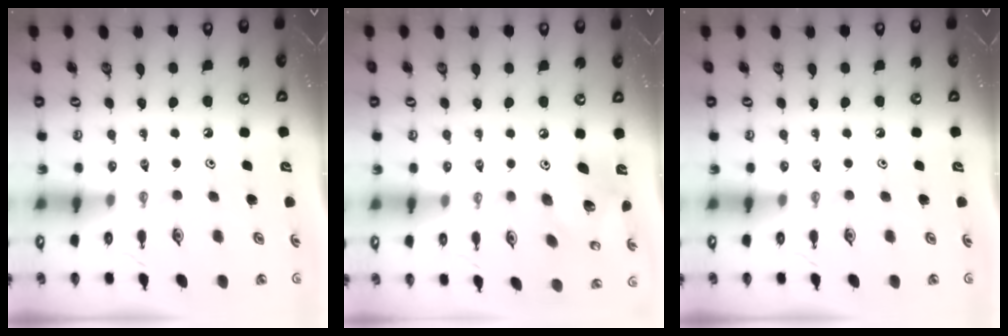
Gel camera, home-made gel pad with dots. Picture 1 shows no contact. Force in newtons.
{"total": 12.2, "press": 12.1, "slide": 1.1}
{"total": 0.0}